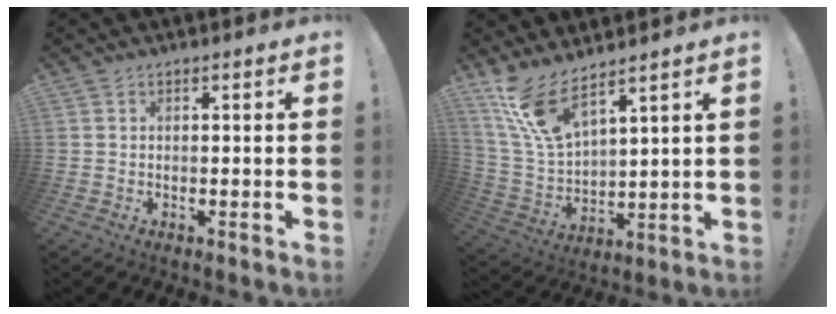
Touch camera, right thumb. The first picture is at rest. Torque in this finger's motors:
{"motor_torque": [1.29, 1.50, 0.34, 0.34, 0.19]}